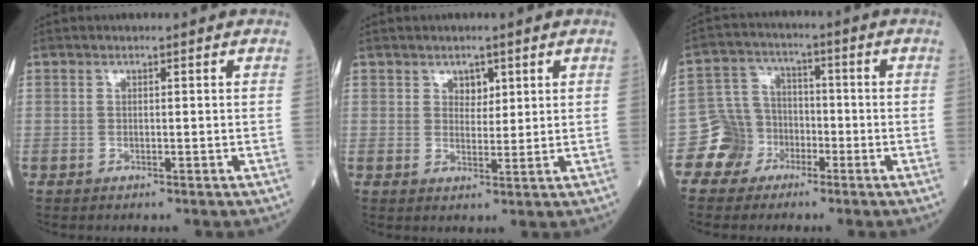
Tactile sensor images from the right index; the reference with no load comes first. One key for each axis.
{"total": 2.3, "fx": 1.3, "fy": 1.5, "fz": 1.2, "tx": -0.015, "ty": -0.002, "tz": 0.021}
{"total": 6.5, "fx": -3.4, "fy": 5.5, "fz": 0.1, "tx": 0.005, "ty": 0.016, "tz": -0.062}